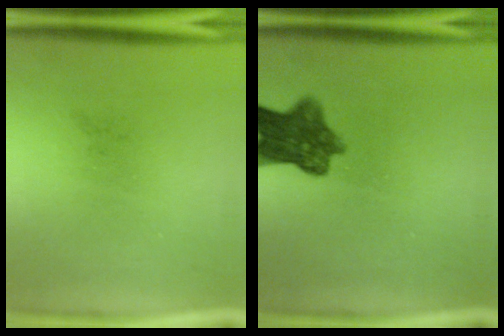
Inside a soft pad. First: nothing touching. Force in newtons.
{"total": 8.0}